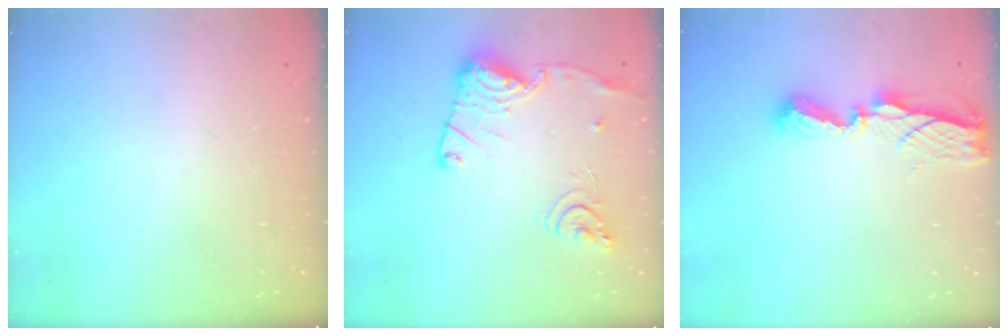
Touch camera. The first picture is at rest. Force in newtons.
{"total": 16.1, "press": 16.1, "slide": 1.6}
{"total": 8.1, "press": 8.1, "slide": 0.5}